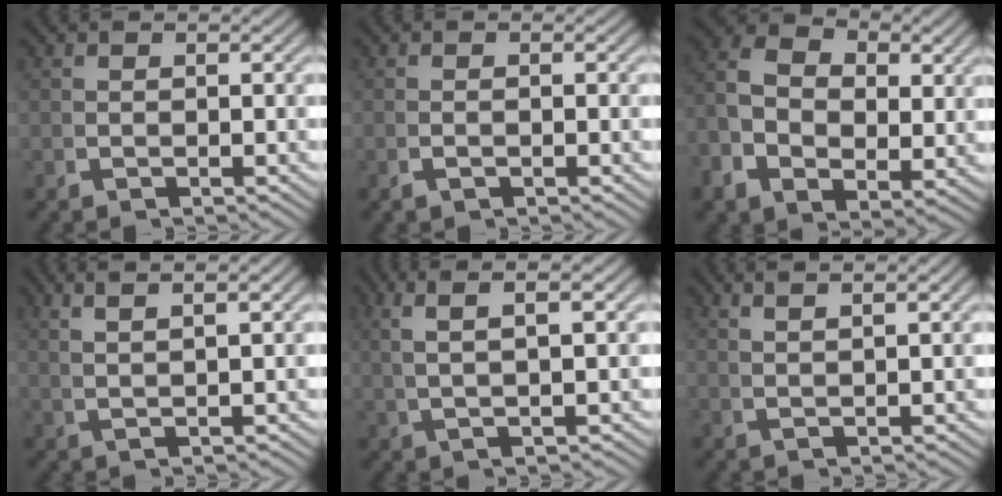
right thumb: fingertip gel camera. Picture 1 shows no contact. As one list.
[{"total": 0.6, "force": [-0.4, 0.1, 0.4], "torque": [-0.009, 0.000, -0.007]}, {"total": 7.7, "force": [1.1, 5.6, 5.1], "torque": [-0.110, -0.017, 0.020]}, {"total": 4.1, "force": [3.1, 0.1, 2.7], "torque": [-0.034, 0.016, 0.058]}, {"total": 5.6, "force": [3.1, 1.0, 4.6], "torque": [-0.069, 0.020, 0.054]}, {"total": 3.2, "force": [2.7, -0.3, 1.6], "torque": [-0.019, 0.014, 0.052]}]